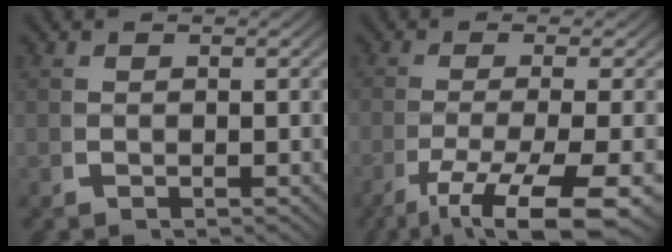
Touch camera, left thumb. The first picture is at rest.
{"total": 8.7, "force": [-3.8, 3.4, 7.0], "torque": [-0.135, -0.031, -0.041]}